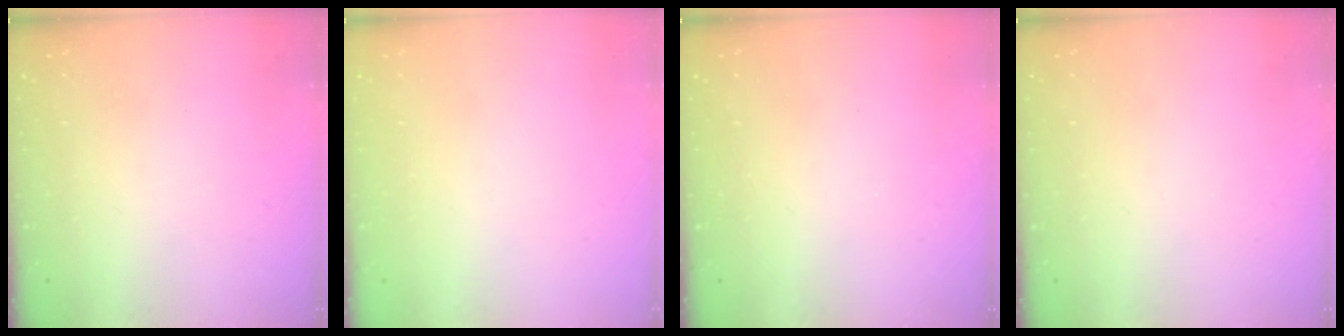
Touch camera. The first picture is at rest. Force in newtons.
{"total": 1.5, "press": 1.5, "slide": 0.1}
{"total": 2.5, "press": 2.4, "slide": 0.4}
{"total": 0.0}